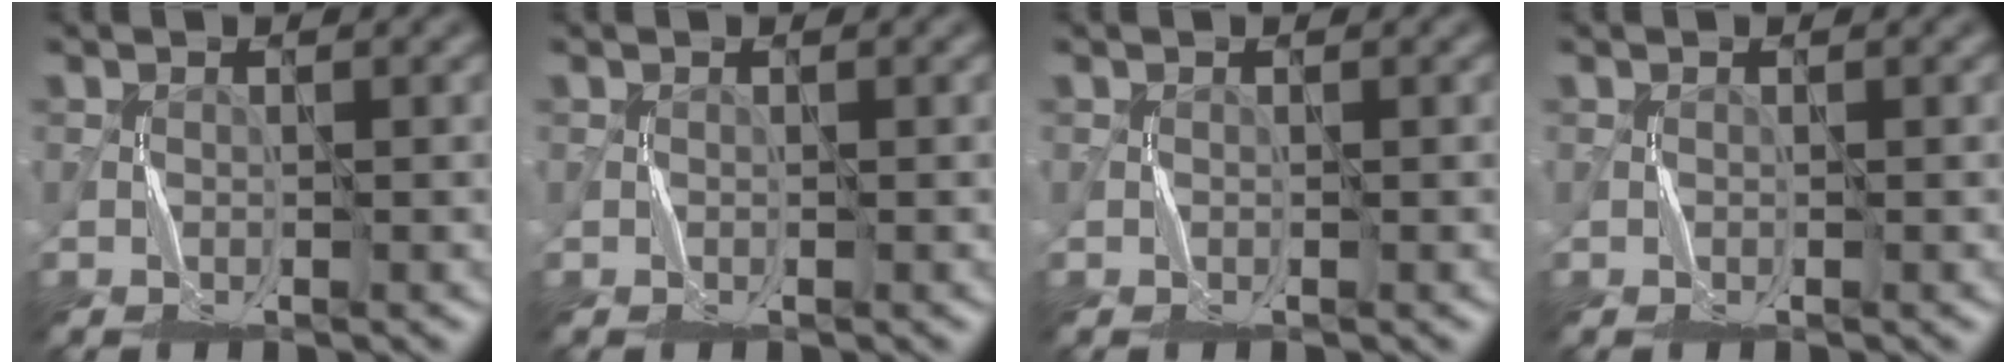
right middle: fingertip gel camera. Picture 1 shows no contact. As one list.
[{"total": 0.0}, {"total": 0.0}, {"total": 0.0}]